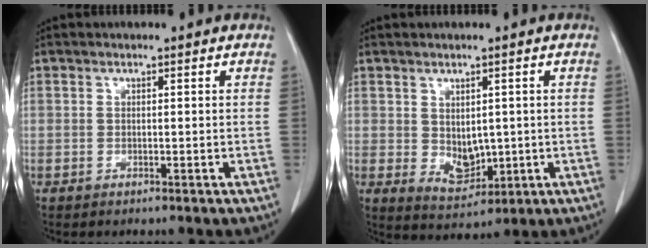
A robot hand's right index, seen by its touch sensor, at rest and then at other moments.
{"total": 5.1, "force": [0.1, 3.4, 3.8], "torque": [-0.065, -0.008, 0.023]}